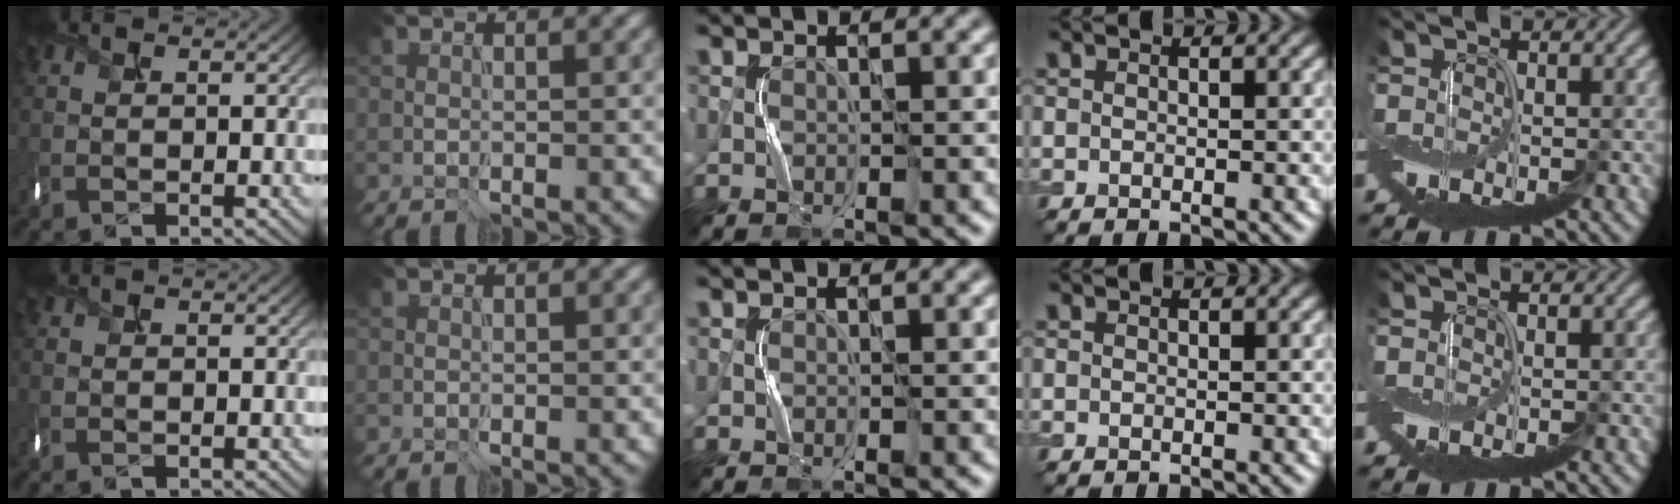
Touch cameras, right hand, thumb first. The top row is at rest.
{}